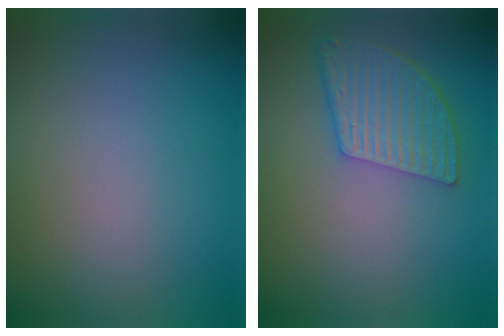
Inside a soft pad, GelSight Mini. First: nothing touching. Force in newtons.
{"total": 5.2, "press": 3.9, "slide": 3.4}